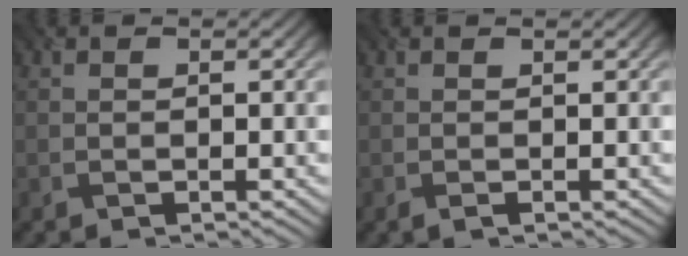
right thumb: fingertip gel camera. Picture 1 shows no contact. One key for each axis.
{"total": 0.6, "fx": 0.1, "fy": 0.0, "fz": 0.5, "tx": -0.012, "ty": -0.001, "tz": 0.001}